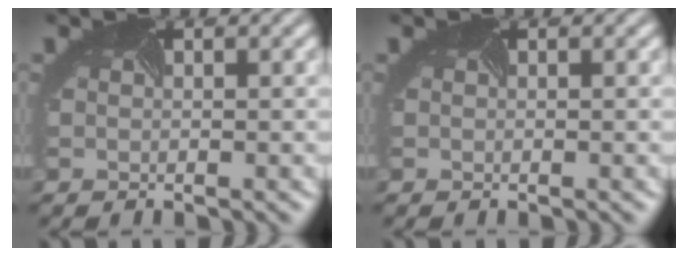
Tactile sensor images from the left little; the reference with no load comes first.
{"total": 0.0}